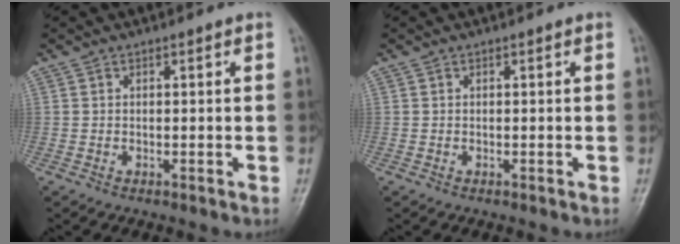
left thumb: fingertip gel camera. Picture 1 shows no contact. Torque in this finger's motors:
{"motor_torque": [-0.04, 0.04, 0.00, 0.00, 0.00]}